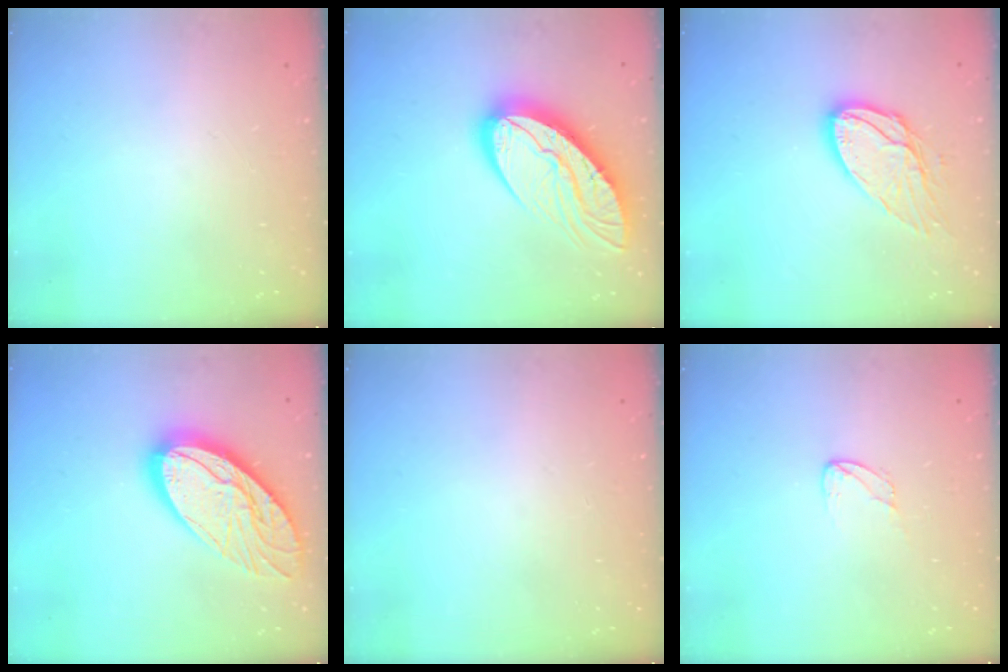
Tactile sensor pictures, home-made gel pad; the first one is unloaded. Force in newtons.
{"total": 16.2, "press": 16.2, "slide": 1.4}
{"total": 13.6, "press": 13.5, "slide": 1.1}
{"total": 22.4, "press": 22.3, "slide": 2.1}
{"total": 0.0}
{"total": 2.9, "press": 2.9, "slide": 0.2}